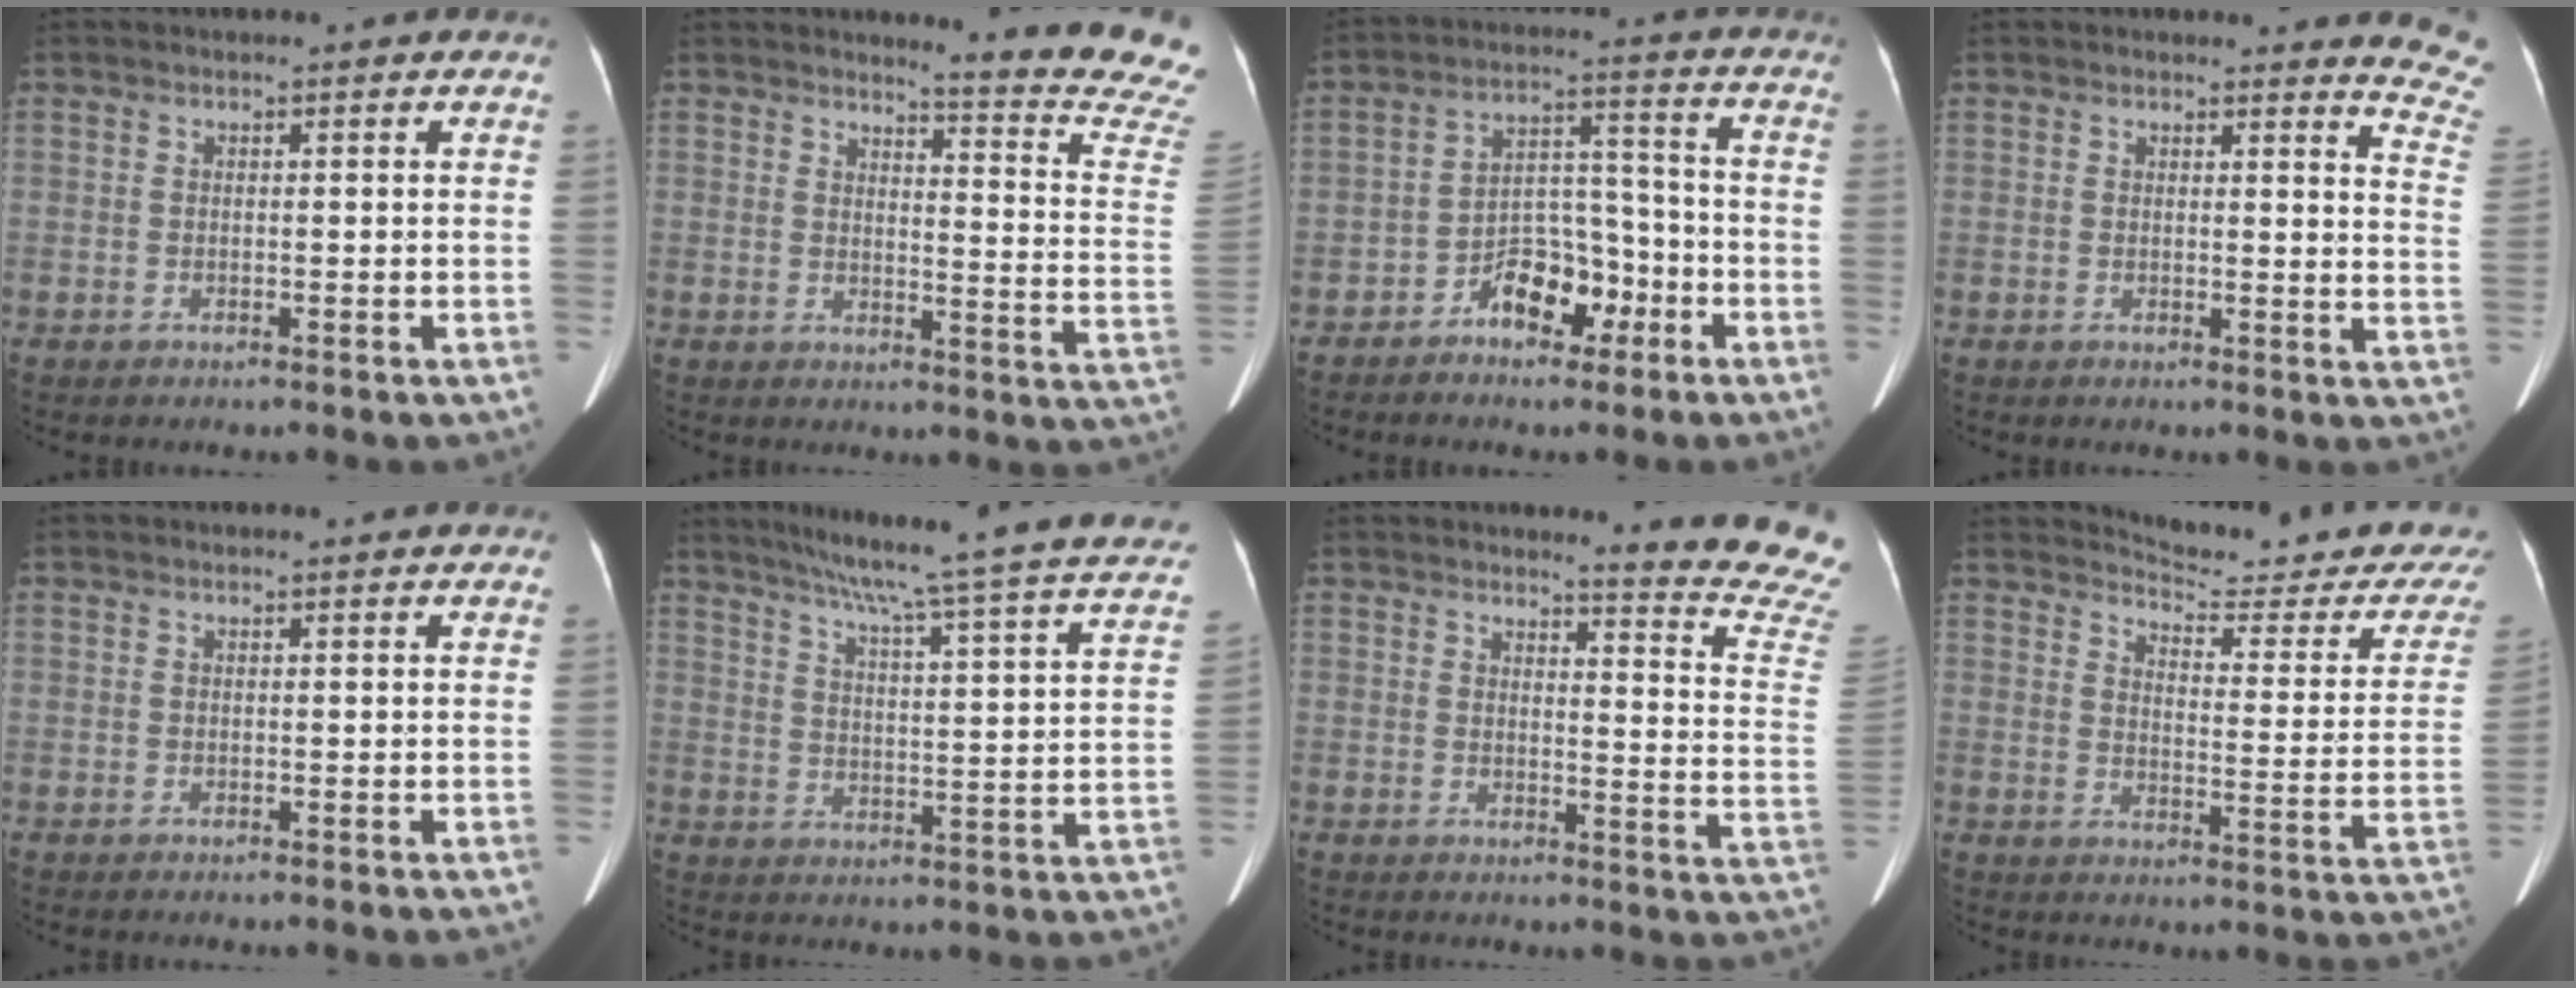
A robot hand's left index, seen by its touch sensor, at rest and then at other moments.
{"total": 15.5, "force": [15.0, -1.5, 3.7], "torque": [-0.042, -0.146, 0.147]}
{"total": 7.6, "force": [-4.5, 4.2, 4.5], "torque": [-0.080, 0.031, -0.074]}
{"total": 8.6, "force": [8.6, 0.1, 0.7], "torque": [0.018, -0.093, 0.053]}
{"total": 0.0}
{"total": 27.3, "force": [23.5, 0.4, 13.9], "torque": [-0.211, -0.048, 0.288]}
{"total": 14.1, "force": [13.8, -1.4, 2.8], "torque": [-0.021, -0.144, 0.128]}
{"total": 18.8, "force": [18.0, 1.4, 5.2], "torque": [-0.066, -0.105, 0.199]}